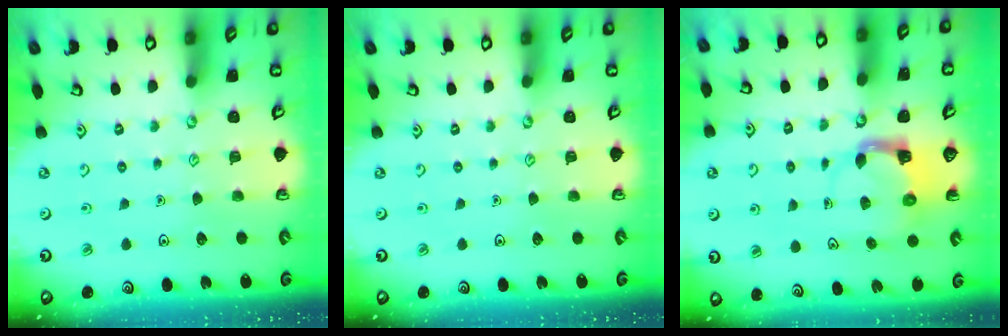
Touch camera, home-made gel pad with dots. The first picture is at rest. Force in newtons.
{"total": 0.0}
{"total": 3.9, "press": 3.8, "slide": 0.7}